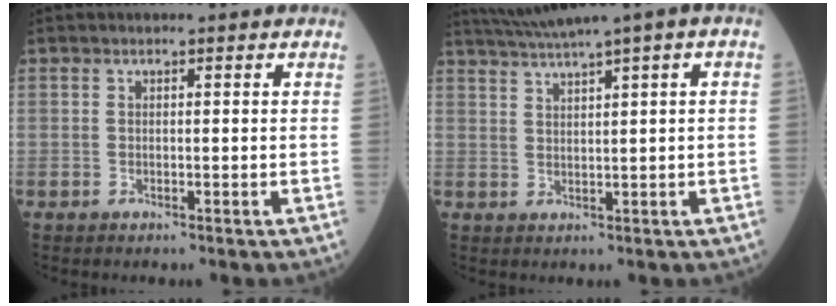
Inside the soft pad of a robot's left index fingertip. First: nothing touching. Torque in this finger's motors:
{"motor_torque": [0.79, -0.82, 0.39, 0.12]}